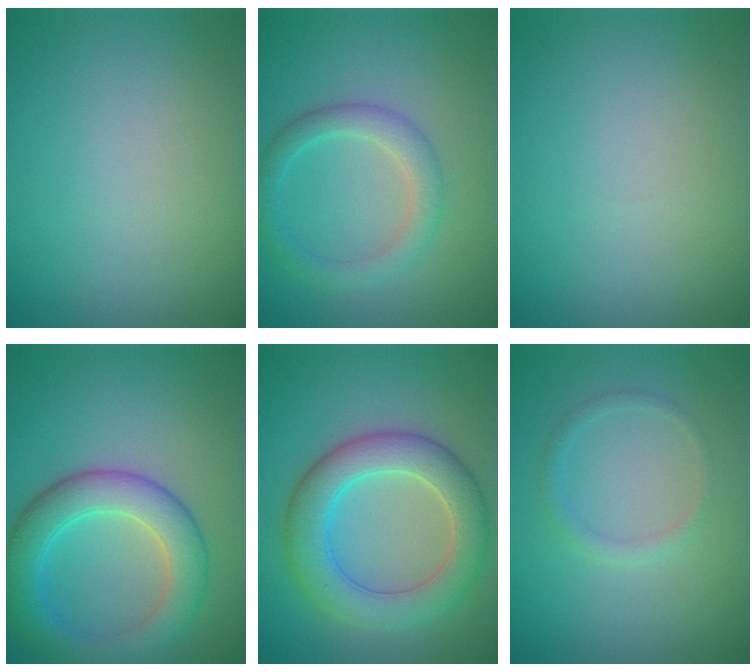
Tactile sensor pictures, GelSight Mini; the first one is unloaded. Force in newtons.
{"total": 3.0, "press": 3.0, "slide": 0.1}
{"total": 0.0}
{"total": 5.9, "press": 5.9, "slide": 0.2}
{"total": 6.2, "press": 6.2, "slide": 0.5}
{"total": 1.3, "press": 1.3, "slide": 0.2}